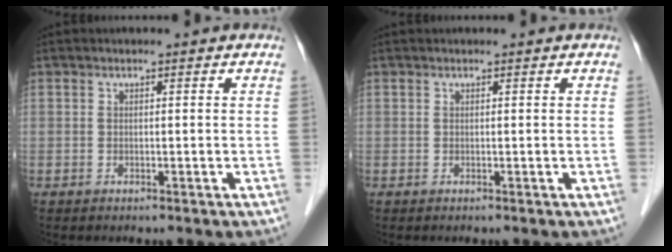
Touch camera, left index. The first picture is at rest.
{"total": 0.7, "force": [0.7, 0.0, 0.1], "torque": [-0.004, 0.015, 0.015]}